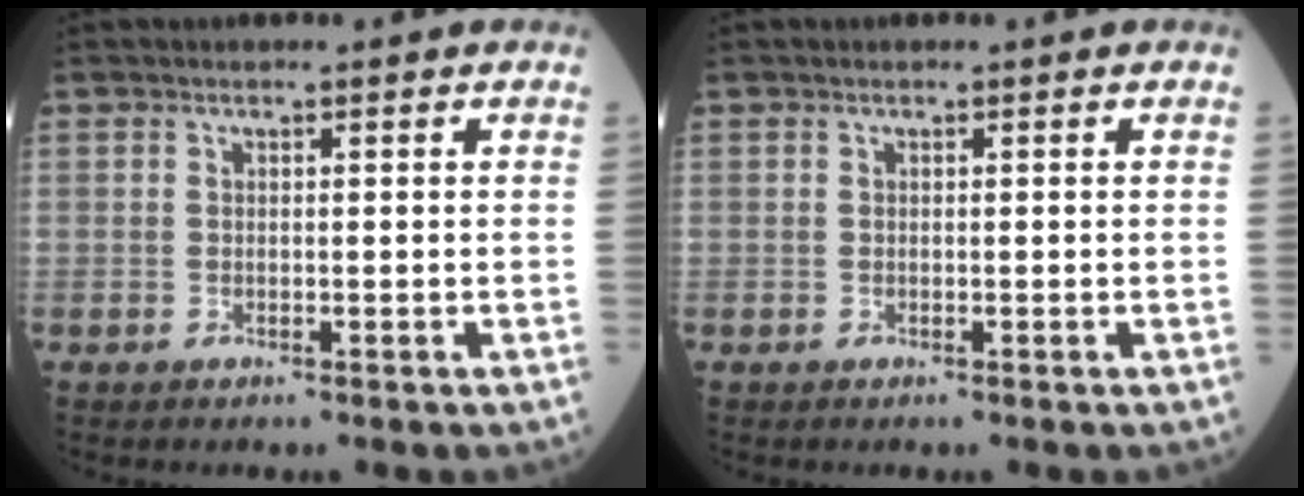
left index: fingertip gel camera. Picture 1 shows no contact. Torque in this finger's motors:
{"motor_torque": [0.00, 0.00, 0.00, 0.00]}